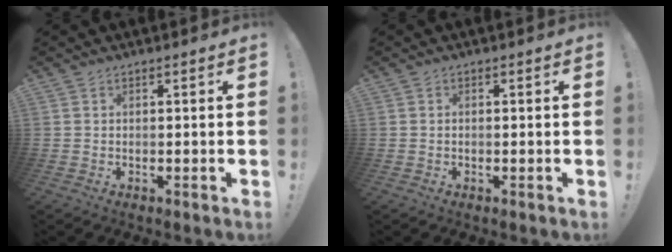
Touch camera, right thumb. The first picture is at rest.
{"total": 0.0}